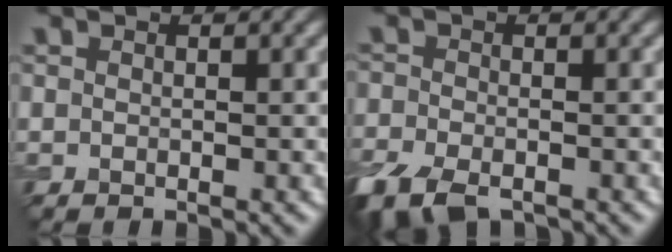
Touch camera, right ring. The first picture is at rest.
{"total": 6.4, "force": [-4.4, 3.1, 3.5], "torque": [-0.075, -0.032, -0.081]}